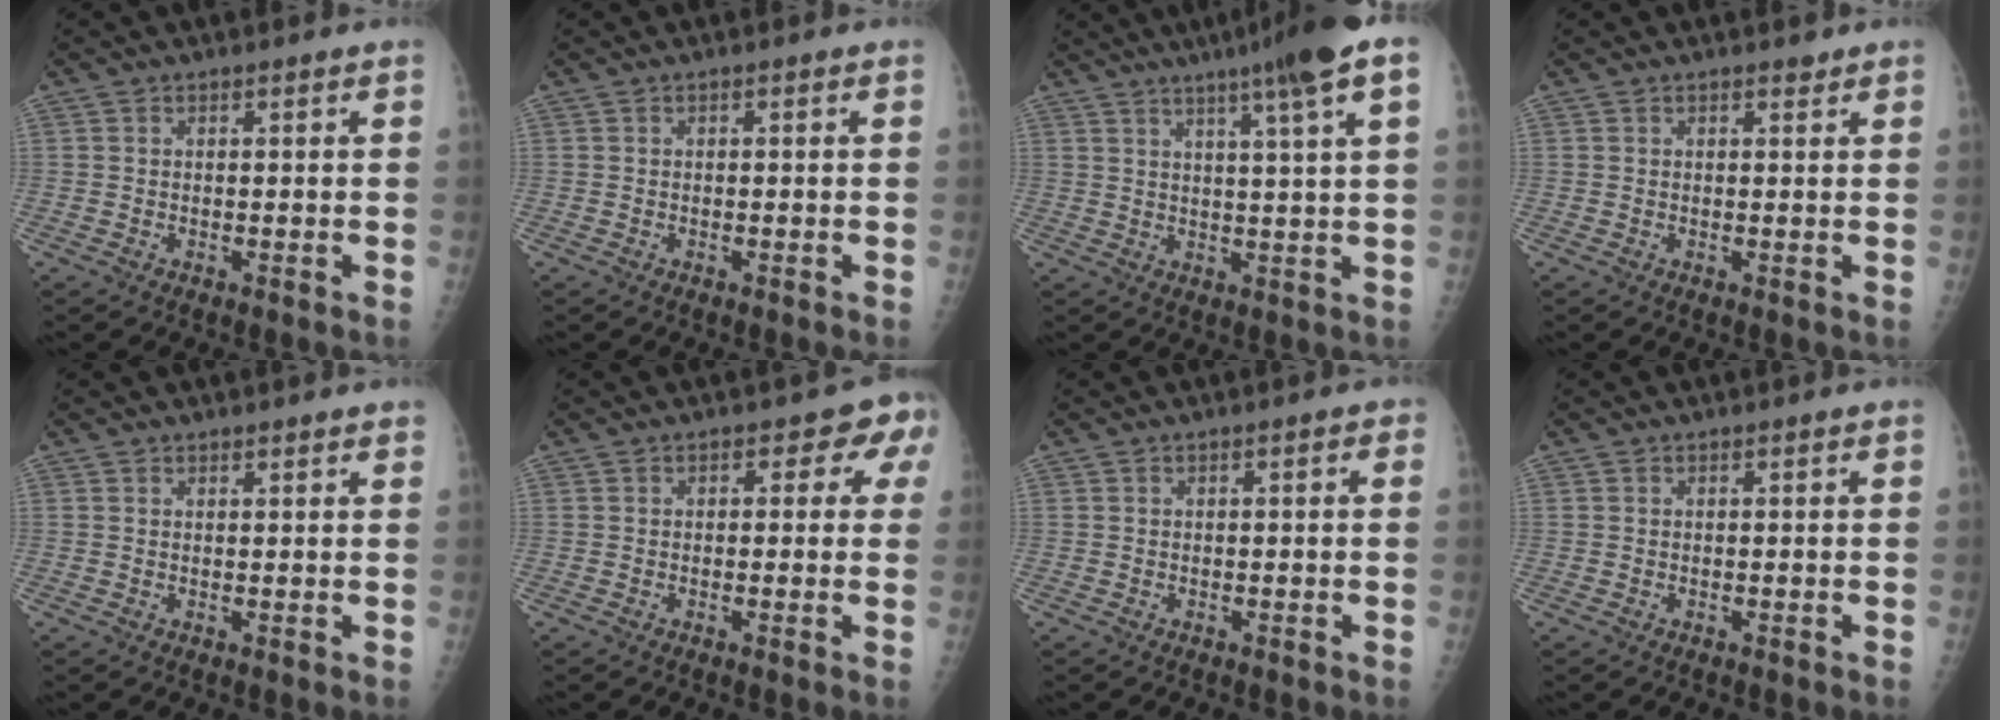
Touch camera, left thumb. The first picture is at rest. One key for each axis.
{"total": 0.0}
{"total": 11.7, "fx": 6.5, "fy": -0.3, "fz": 9.7, "tx": -0.143, "ty": -0.005, "tz": 0.088}
{"total": 1.0, "fx": 0.9, "fy": 0.3, "fz": 0.3, "tx": -0.004, "ty": -0.007, "tz": 0.012}
{"total": 1.7, "fx": 1.6, "fy": 0.4, "fz": 0.4, "tx": 0.005, "ty": -0.003, "tz": 0.020}
{"total": 3.9, "fx": 1.5, "fy": 2.5, "fz": 2.5, "tx": 0.011, "ty": 0.002, "tz": 0.004}
{"total": 1.0, "fx": 0.3, "fy": 0.4, "fz": 0.9, "tx": -0.011, "ty": 0.003, "tz": 0.002}
{"total": 0.0}